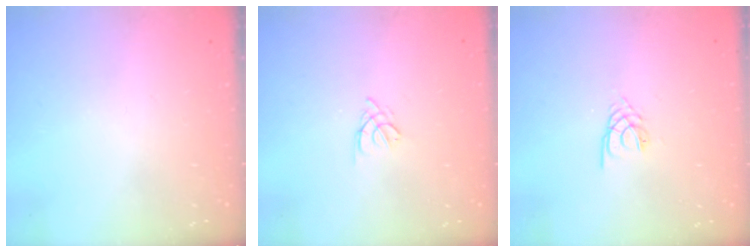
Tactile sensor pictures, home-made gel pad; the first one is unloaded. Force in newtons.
{"total": 3.0, "press": 2.9, "slide": 0.7}
{"total": 2.2, "press": 2.1, "slide": 0.4}